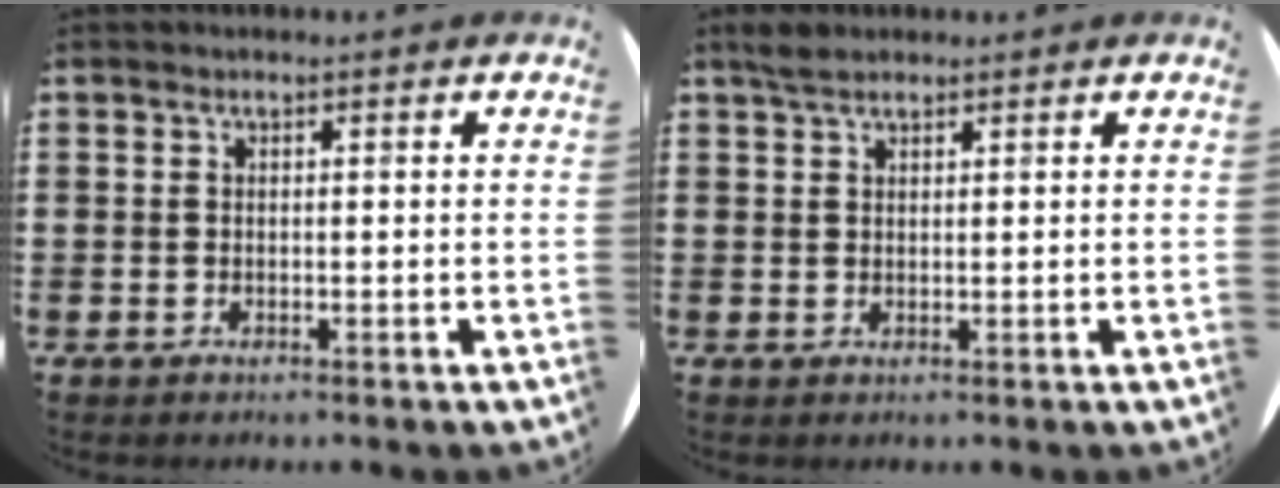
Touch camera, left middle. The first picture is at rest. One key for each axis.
{"total": 2.0, "fx": 1.6, "fy": 0.7, "fz": 0.8, "tx": -0.018, "ty": 0.006, "tz": 0.030}